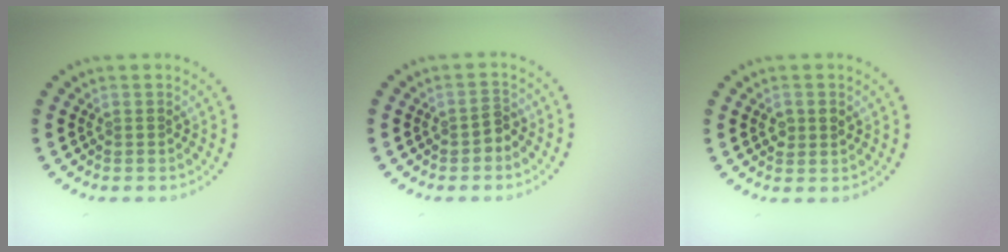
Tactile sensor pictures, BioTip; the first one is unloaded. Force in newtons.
{"total": 1.3, "press": 1.1, "slide": 0.6}
{"total": 1.5, "press": 1.5, "slide": 0.0}